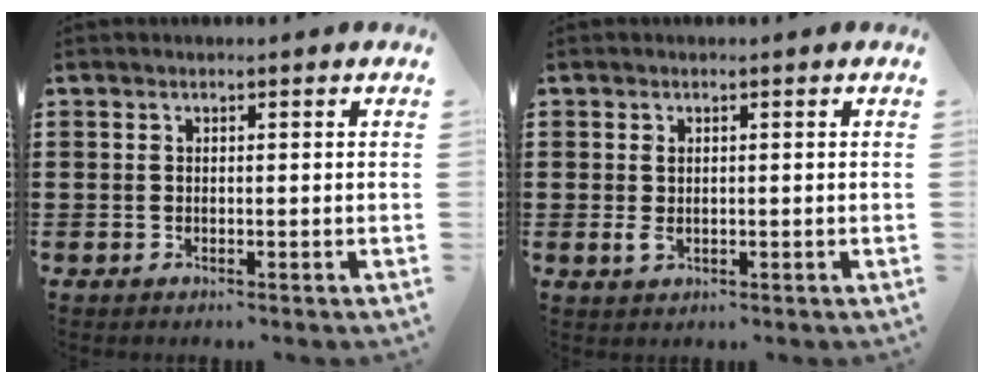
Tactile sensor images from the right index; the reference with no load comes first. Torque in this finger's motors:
{"motor_torque": [0.76, 0.71, 0.24, 0.00]}